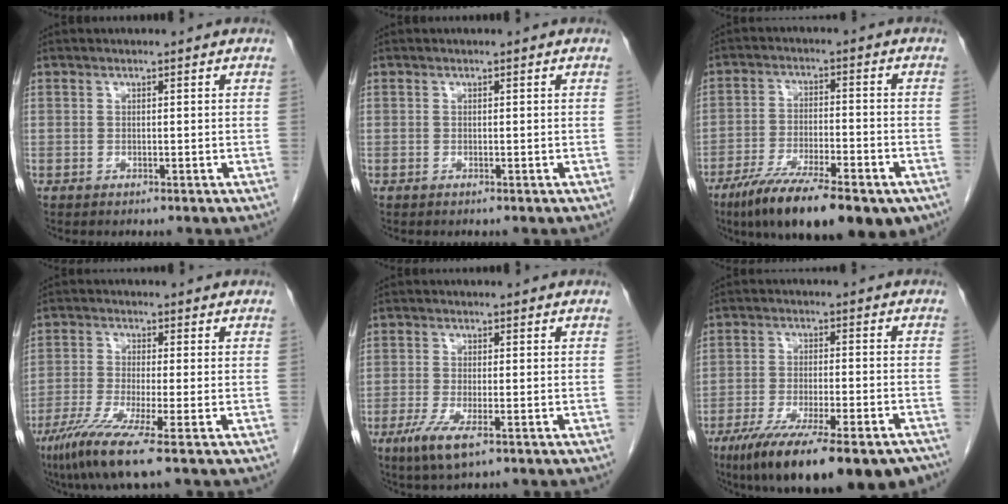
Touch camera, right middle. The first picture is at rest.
{"total": 0.0}
{"total": 18.6, "force": [-12.6, 4.8, 12.8], "torque": [-0.176, -0.022, -0.197]}
{"total": 8.3, "force": [-4.9, -0.6, 6.7], "torque": [-0.130, -0.029, -0.092]}
{"total": 5.1, "force": [-2.7, 1.0, 4.3], "torque": [-0.094, -0.017, -0.045]}
{"total": 21.5, "force": [-16.2, 4.3, 13.4], "torque": [-0.177, -0.026, -0.236]}